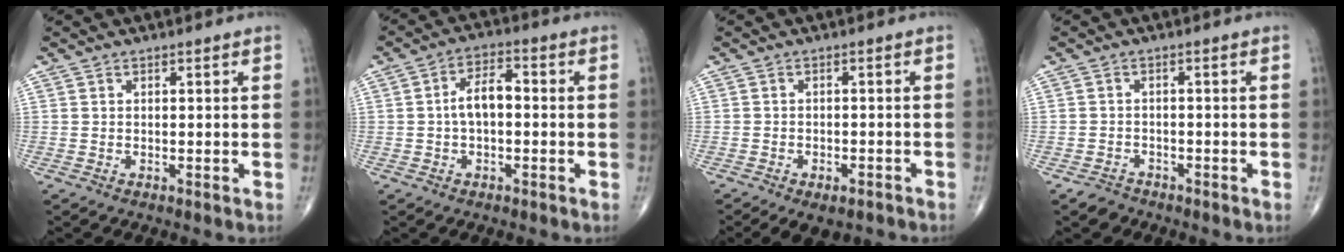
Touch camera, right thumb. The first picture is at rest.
{"total": 5.9, "force": [-0.4, 3.1, 5.0], "torque": [-0.084, 0.023, -0.015]}
{"total": 6.3, "force": [-4.5, 3.2, 3.1], "torque": [-0.037, 0.021, -0.060]}
{"total": 2.4, "force": [-1.9, 1.5, 0.1], "torque": [-0.003, 0.010, -0.033]}